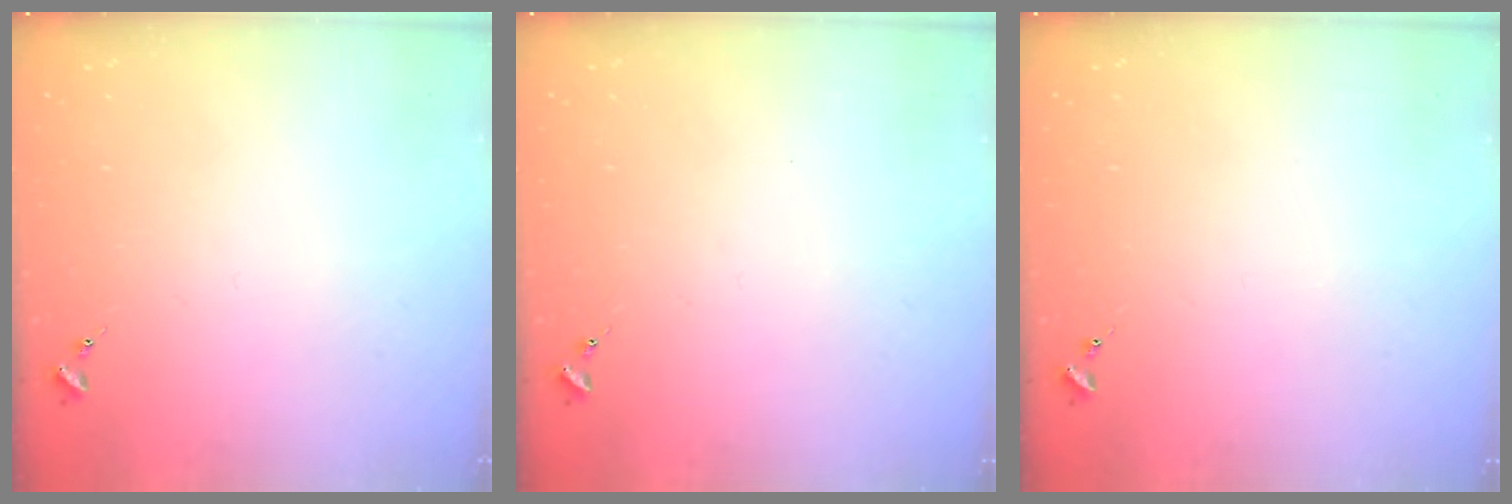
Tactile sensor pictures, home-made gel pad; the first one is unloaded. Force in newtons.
{"total": 0.0}
{"total": 0.0}